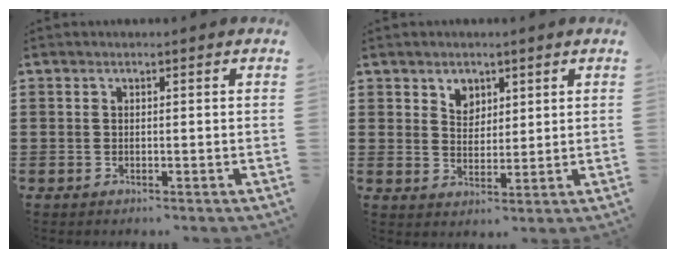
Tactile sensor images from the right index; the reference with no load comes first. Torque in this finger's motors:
{"motor_torque": [0.50, 1.64, 0.12, 0.00]}